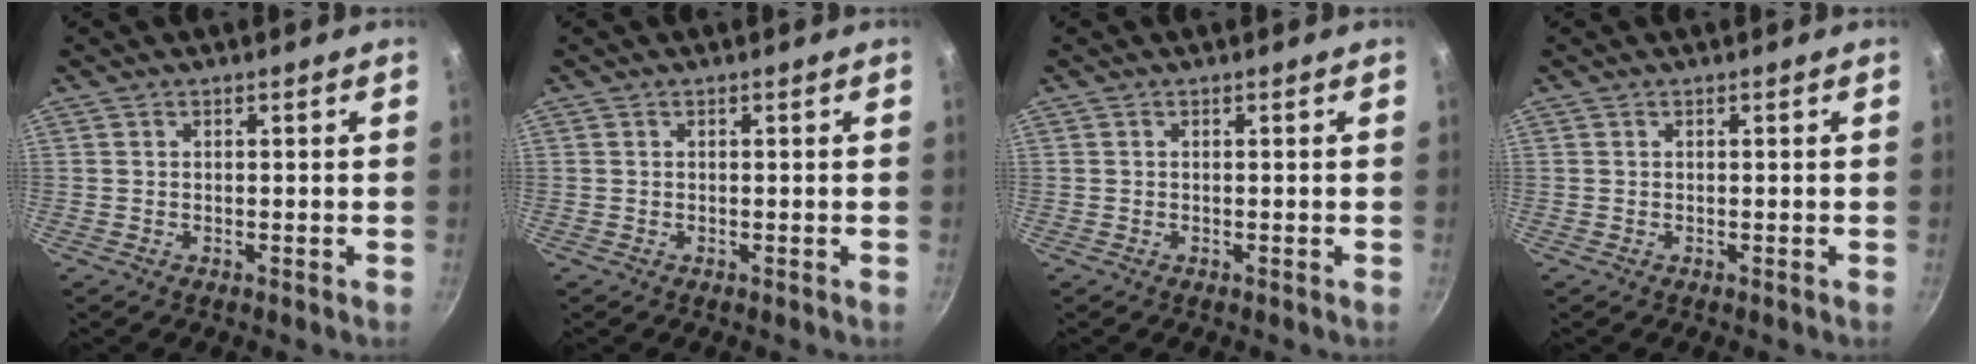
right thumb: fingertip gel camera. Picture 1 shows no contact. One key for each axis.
{"total": 0.0}
{"total": 0.0}
{"total": 0.0}